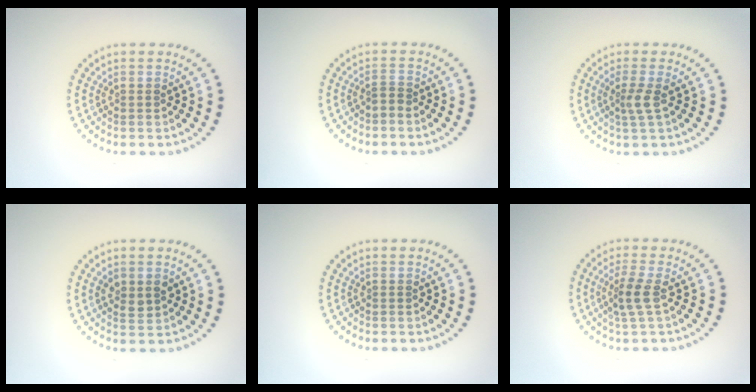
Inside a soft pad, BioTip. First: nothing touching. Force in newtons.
{"total": 0.7, "press": 0.4, "slide": 0.5}
{"total": 1.9, "press": 1.4, "slide": 1.2}
{"total": 1.7, "press": 1.7, "slide": 0.3}
{"total": 0.0}
{"total": 2.3, "press": 2.0, "slide": 1.1}